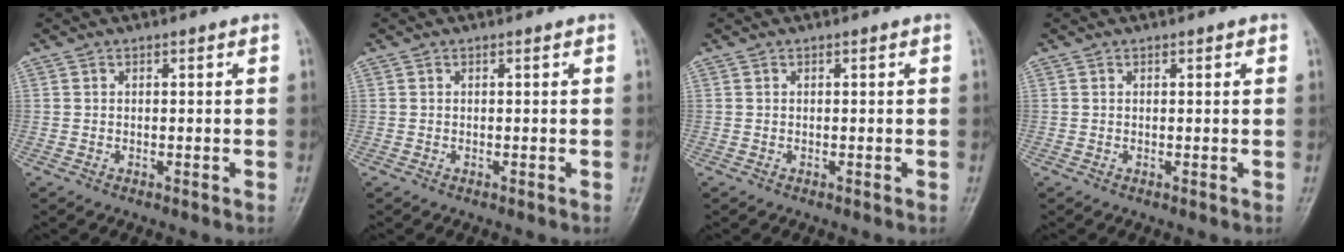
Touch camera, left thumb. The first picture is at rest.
{"total": 0.0}
{"total": 0.0}
{"total": 0.8, "force": [0.4, 0.3, 0.6], "torque": [-0.005, 0.001, 0.004]}